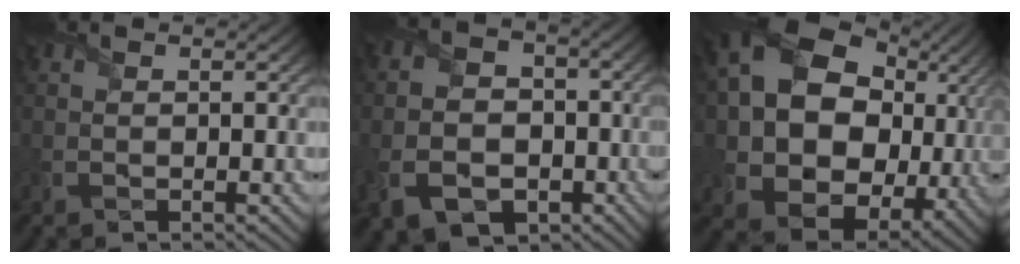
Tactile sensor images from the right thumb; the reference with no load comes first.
{"total": 10.4, "force": [-4.2, 7.8, 5.4], "torque": [-0.121, -0.041, -0.083]}
{"total": 17.5, "force": [1.1, 13.6, 11.0], "torque": [-0.226, -0.025, 0.035]}